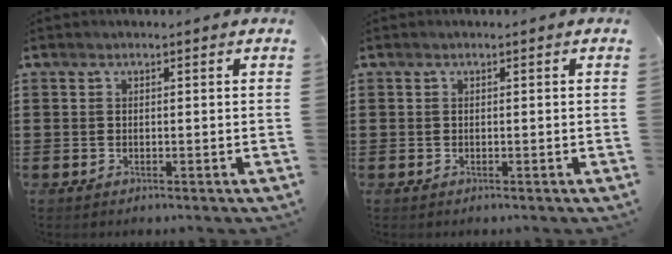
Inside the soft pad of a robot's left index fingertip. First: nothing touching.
{"total": 0.0}